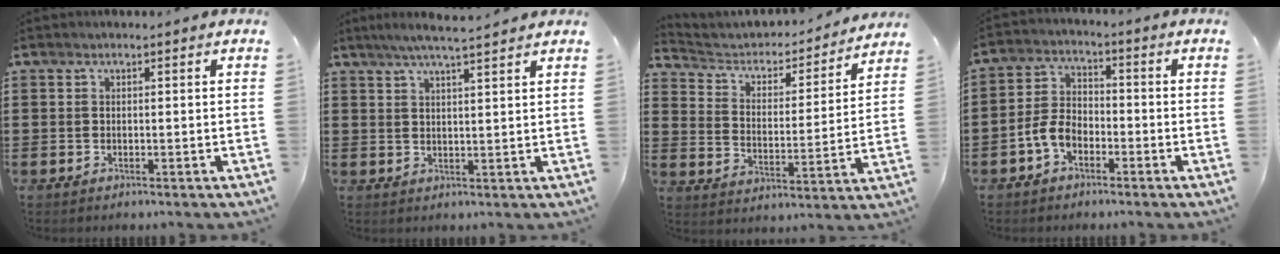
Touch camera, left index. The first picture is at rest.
{"total": 4.8, "force": [4.0, -0.2, 2.7], "torque": [-0.063, -0.008, 0.070]}
{"total": 3.7, "force": [3.1, 1.8, 1.0], "torque": [-0.041, -0.024, 0.044]}
{"total": 5.1, "force": [-2.6, 3.0, 3.2], "torque": [-0.084, 0.004, -0.057]}